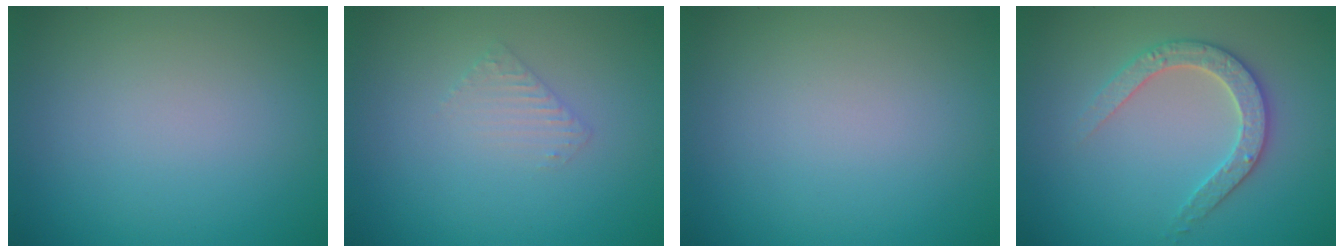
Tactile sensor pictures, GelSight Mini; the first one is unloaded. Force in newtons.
{"total": 1.3, "press": 1.3, "slide": 0.3}
{"total": 0.0}
{"total": 2.9, "press": 2.9, "slide": 0.5}